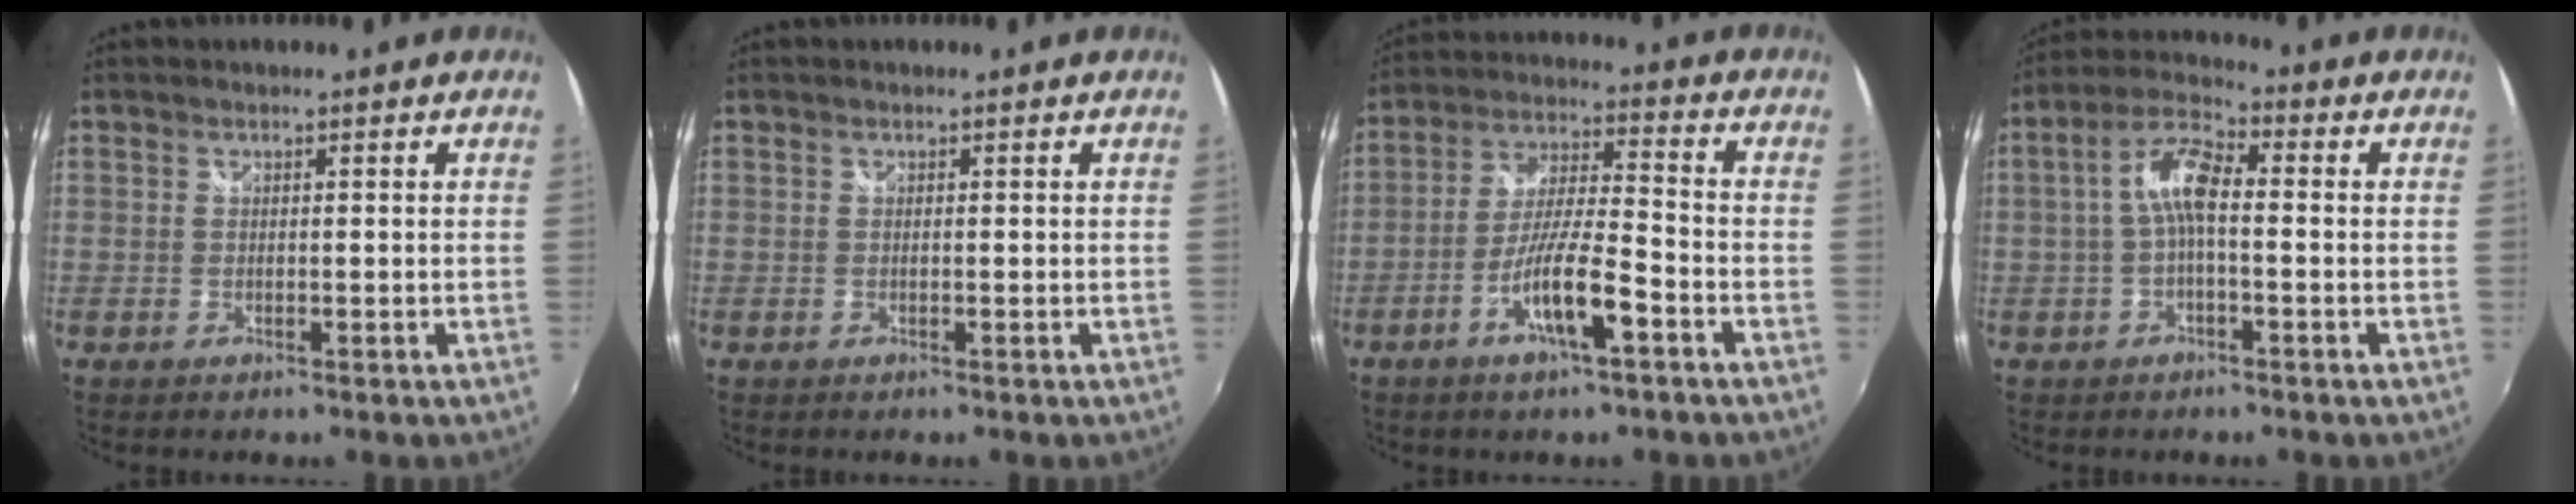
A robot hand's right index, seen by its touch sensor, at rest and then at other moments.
{"total": 0.0}
{"total": 10.4, "force": [-5.3, 1.4, 8.9], "torque": [-0.177, -0.003, -0.097]}
{"total": 7.0, "force": [-0.6, 2.3, 6.5], "torque": [-0.140, 0.022, -0.014]}